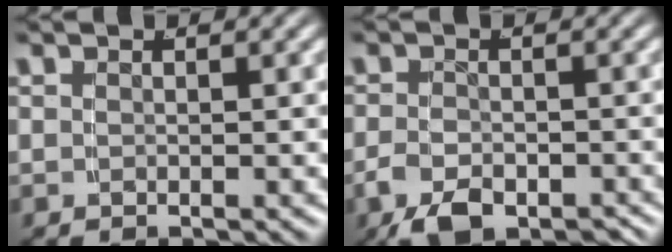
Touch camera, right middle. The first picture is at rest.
{"total": 4.9, "force": [-3.1, 2.5, 2.9], "torque": [-0.052, -0.028, -0.038]}